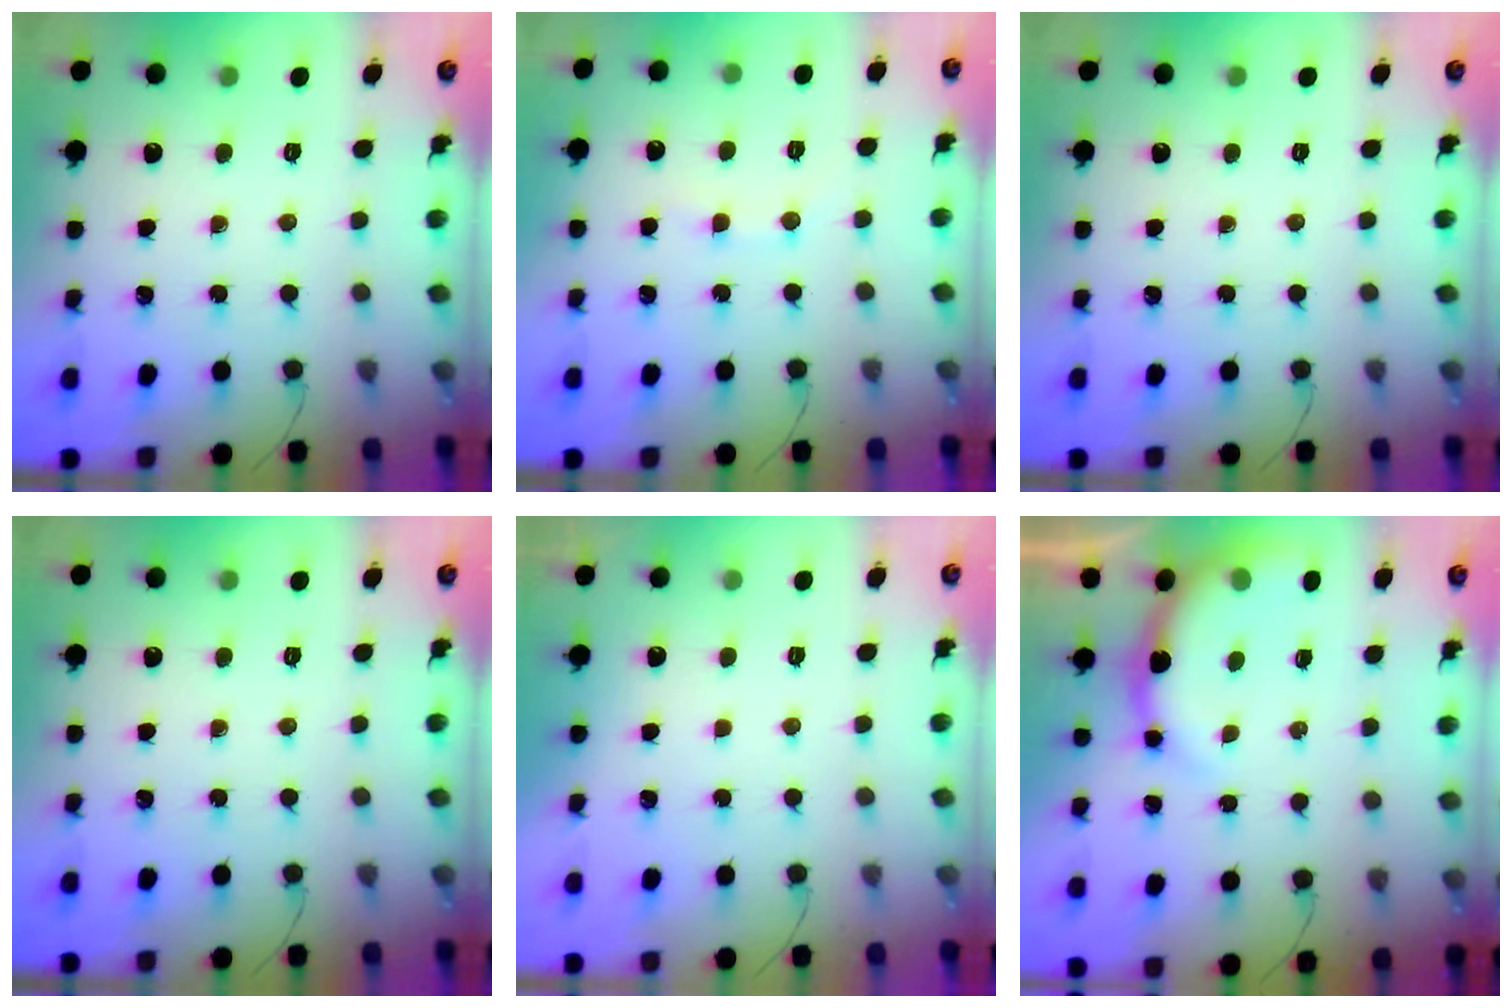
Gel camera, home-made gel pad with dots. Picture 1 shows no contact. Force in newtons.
{"total": 3.9, "press": 3.7, "slide": 1.0}
{"total": 0.0}
{"total": 0.0}
{"total": 2.9, "press": 2.9, "slide": 0.1}
{"total": 7.9, "press": 7.8, "slide": 1.4}